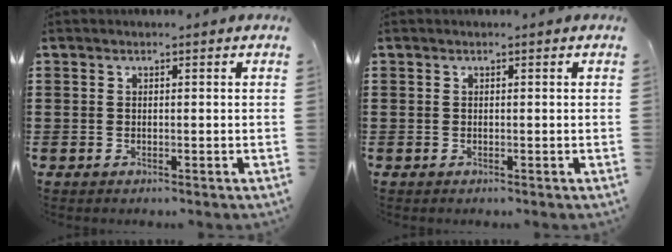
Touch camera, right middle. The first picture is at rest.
{"total": 0.0}